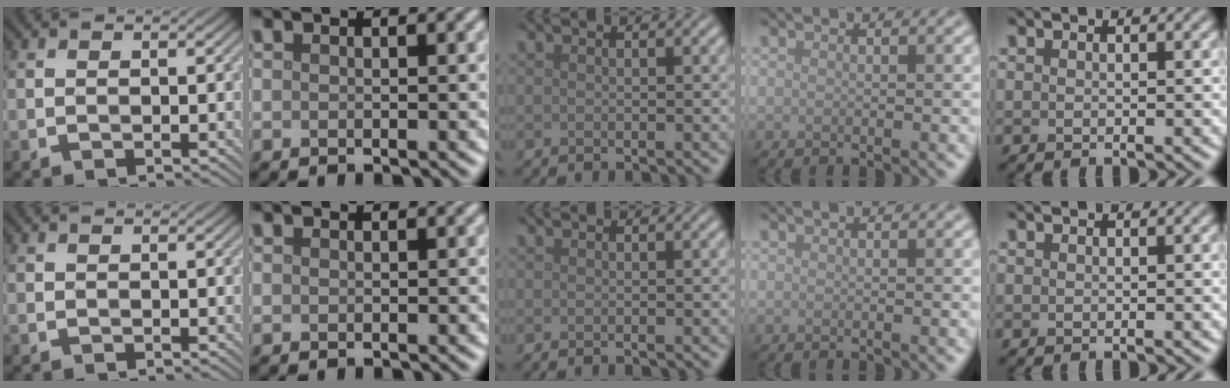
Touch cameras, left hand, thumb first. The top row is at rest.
{}